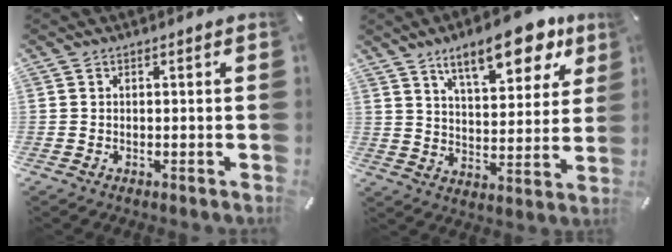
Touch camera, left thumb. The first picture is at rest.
{"total": 16.0, "force": [10.4, 6.5, 10.3], "torque": [-0.147, -0.048, 0.171]}